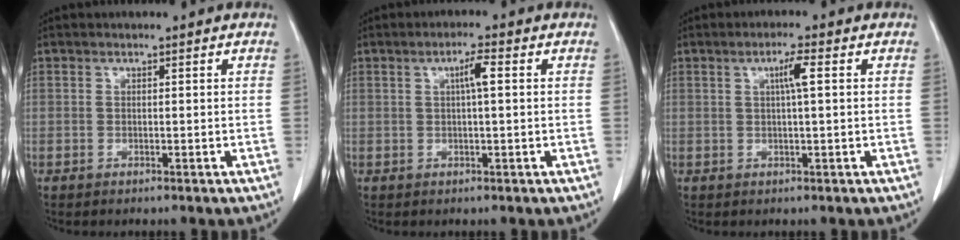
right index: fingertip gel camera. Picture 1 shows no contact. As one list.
[{"total": 2.9, "force": [0.7, 0.3, 2.8], "torque": [-0.048, 0.006, 0.010]}, {"total": 3.0, "force": [0.8, 0.0, 2.9], "torque": [-0.052, 0.003, 0.012]}]